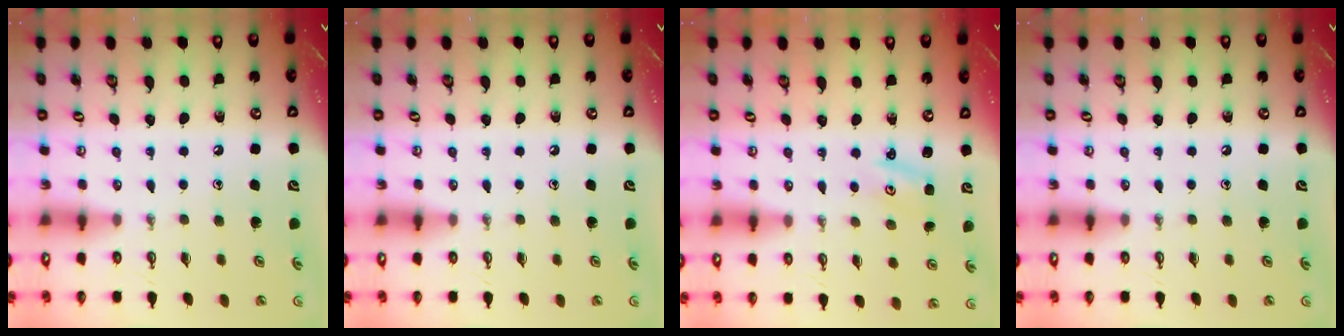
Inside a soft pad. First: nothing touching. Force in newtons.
{"total": 0.0}
{"total": 1.6, "press": 1.6, "slide": 0.2}
{"total": 0.0}